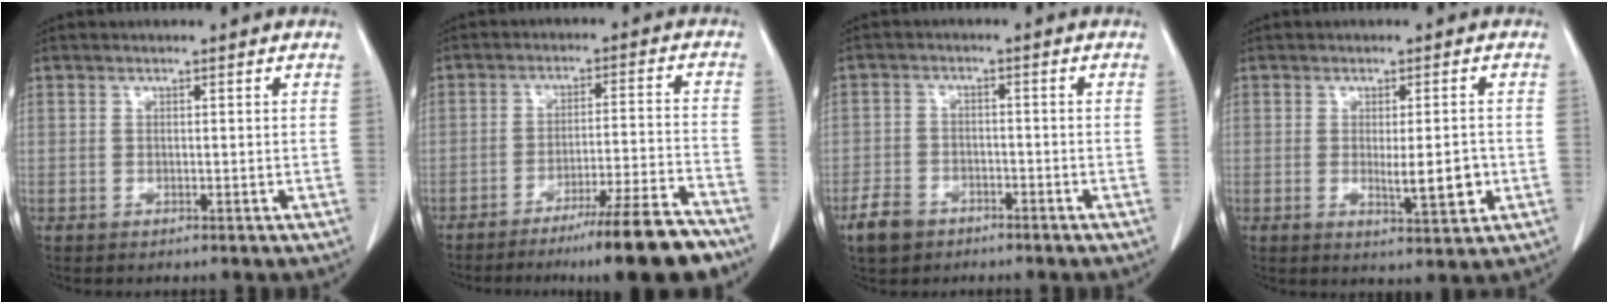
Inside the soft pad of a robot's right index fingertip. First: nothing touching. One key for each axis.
{"total": 13.4, "fx": -10.7, "fy": -0.7, "fz": 8.1, "tx": -0.099, "ty": -0.004, "tz": -0.162}
{"total": 5.0, "fx": -3.5, "fy": 3.1, "fz": 1.8, "tx": -0.039, "ty": 0.003, "tz": -0.058}
{"total": 5.3, "fx": -0.8, "fy": 1.1, "fz": 5.1, "tx": -0.072, "ty": -0.006, "tz": -0.002}